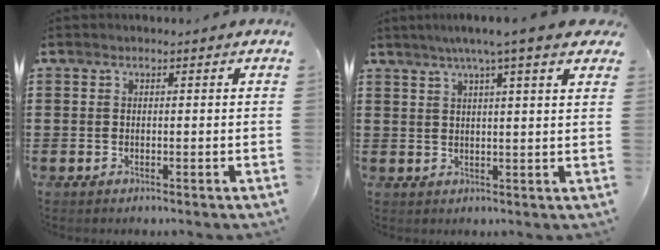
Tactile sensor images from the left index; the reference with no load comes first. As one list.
[{"total": 6.1, "force": [4.1, 0.1, 4.5], "torque": [-0.090, -0.007, 0.066]}]